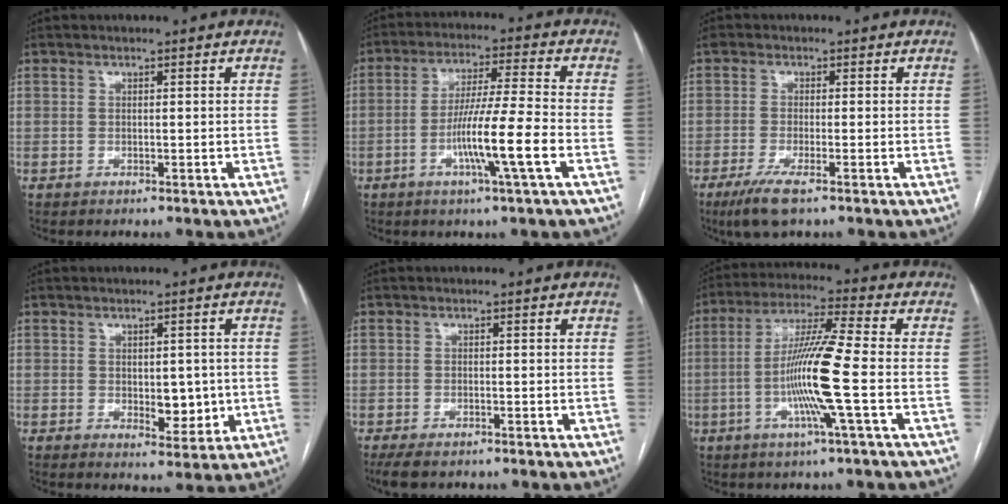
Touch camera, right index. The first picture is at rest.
{"total": 10.7, "force": [-3.6, -1.0, 10.0], "torque": [-0.184, -0.007, -0.067]}
{"total": 5.1, "force": [-3.0, 1.0, 4.0], "torque": [-0.089, -0.013, -0.055]}
{"total": 5.2, "force": [-0.3, 2.7, 4.4], "torque": [-0.057, -0.005, 0.006]}
{"total": 3.6, "force": [-2.8, 1.3, 2.0], "torque": [-0.038, -0.008, -0.043]}
{"total": 12.5, "force": [-2.6, -1.1, 12.2], "torque": [-0.232, -0.005, -0.058]}